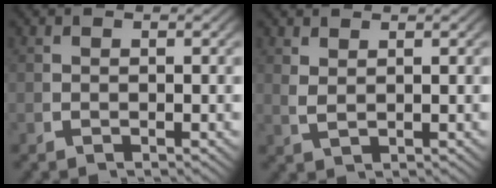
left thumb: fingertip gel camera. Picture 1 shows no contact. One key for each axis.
{"total": 1.7, "fx": 1.4, "fy": 0.3, "fz": 0.8, "tx": -0.022, "ty": -0.003, "tz": 0.037}